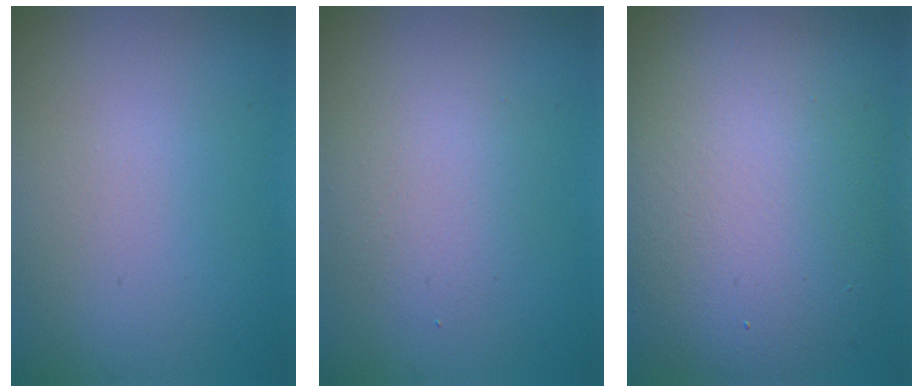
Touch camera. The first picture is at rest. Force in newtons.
{"total": 2.4, "press": 2.4, "slide": 0.3}
{"total": 12.0, "press": 12.0, "slide": 0.6}